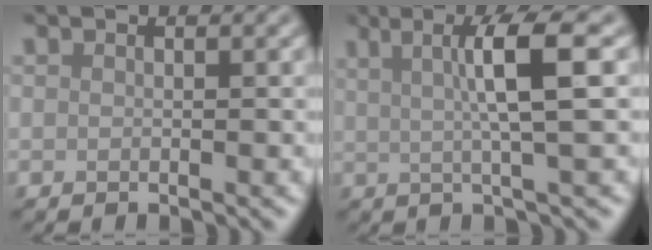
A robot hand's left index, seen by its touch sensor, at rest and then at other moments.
{"total": 5.8, "force": [1.5, 0.8, 5.5], "torque": [-0.087, 0.008, 0.025]}